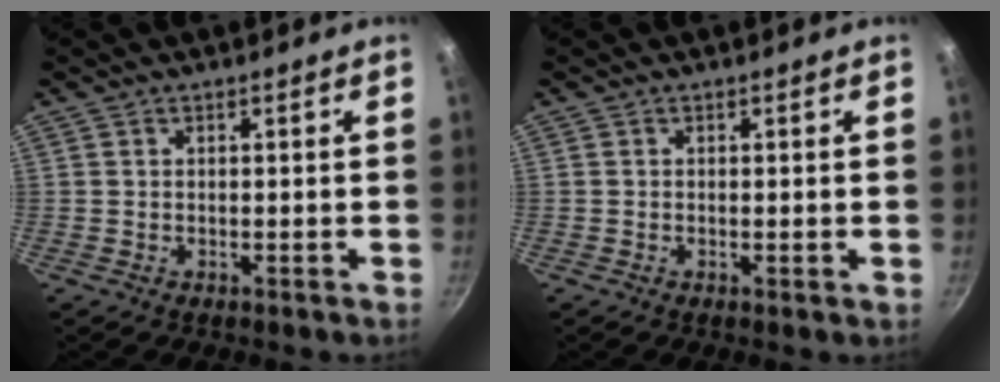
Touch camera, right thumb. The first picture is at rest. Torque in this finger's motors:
{"motor_torque": [-0.21, -0.07, -0.13, 0.01, -0.05]}